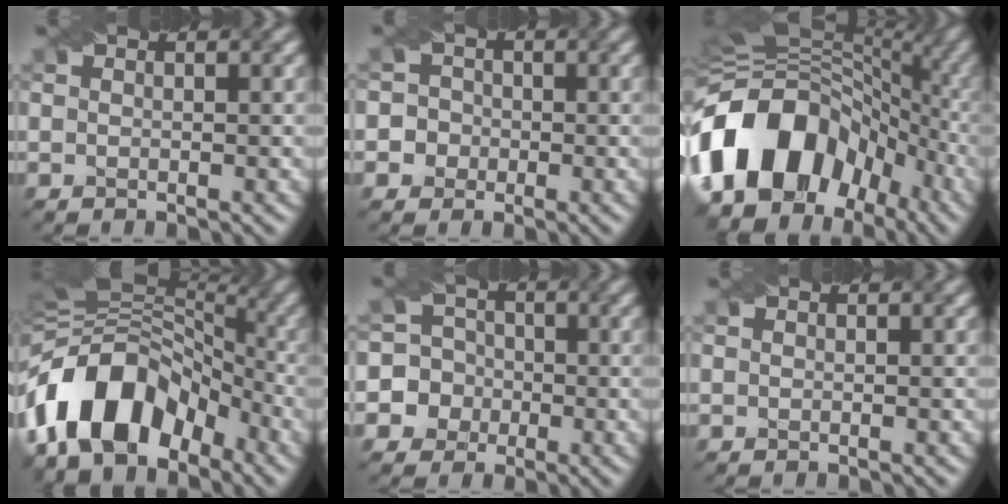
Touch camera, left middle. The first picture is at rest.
{"total": 4.0, "force": [-1.2, 3.8, 0.5], "torque": [0.010, 0.021, -0.043]}
{"total": 14.2, "force": [-5.1, 9.9, 8.9], "torque": [-0.159, 0.022, -0.104]}
{"total": 12.3, "force": [-5.7, 7.6, 7.8], "torque": [-0.142, 0.025, -0.110]}
{"total": 8.1, "force": [-2.4, 7.6, 0.9], "torque": [-0.032, 0.013, -0.069]}
{"total": 0.0}